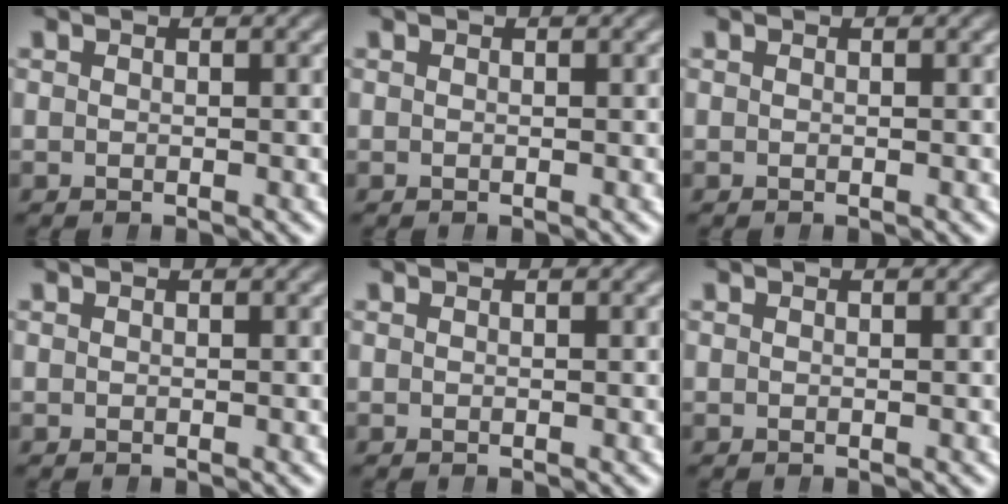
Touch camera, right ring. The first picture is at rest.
{"total": 0.0}
{"total": 0.0}
{"total": 0.0}
{"total": 0.0}
{"total": 0.0}